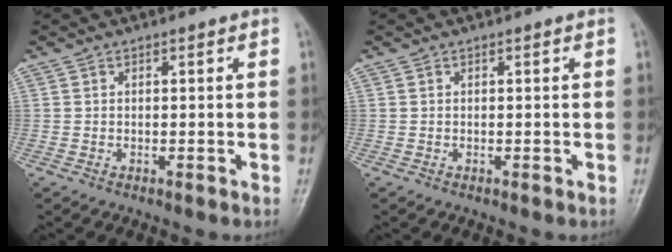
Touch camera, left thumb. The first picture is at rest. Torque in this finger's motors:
{"motor_torque": [0.01, 0.00, -0.07, -0.08, 0.00]}